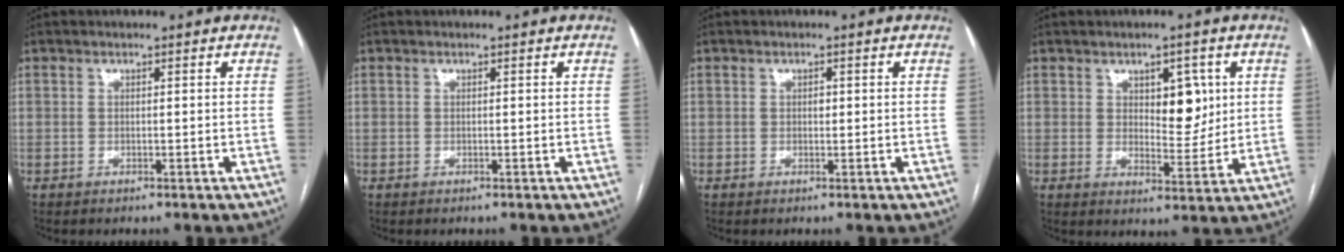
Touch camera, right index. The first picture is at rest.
{"total": 0.0}
{"total": 0.8, "force": [0.1, 0.6, 0.6], "torque": [-0.009, 0.002, 0.000]}
{"total": 6.4, "force": [2.1, 3.0, 5.3], "torque": [-0.071, 0.001, 0.035]}